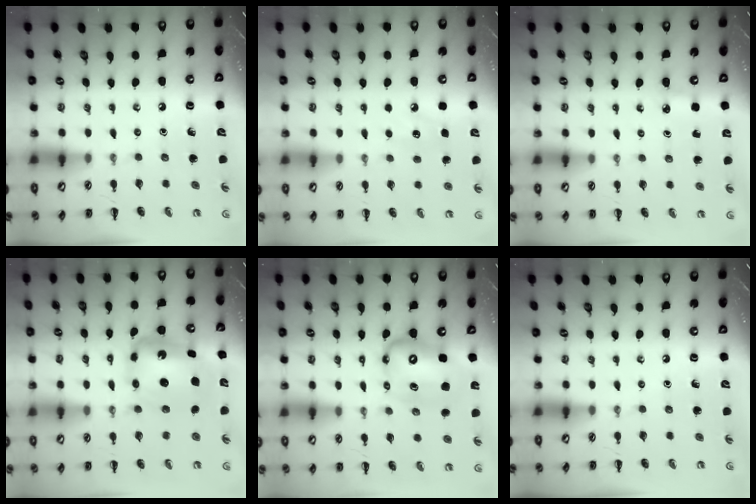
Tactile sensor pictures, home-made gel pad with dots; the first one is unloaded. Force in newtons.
{"total": 7.1, "press": 6.9, "slide": 1.9}
{"total": 3.9, "press": 3.7, "slide": 1.2}
{"total": 6.7, "press": 6.6, "slide": 1.4}
{"total": 11.7, "press": 11.2, "slide": 3.1}
{"total": 0.0}